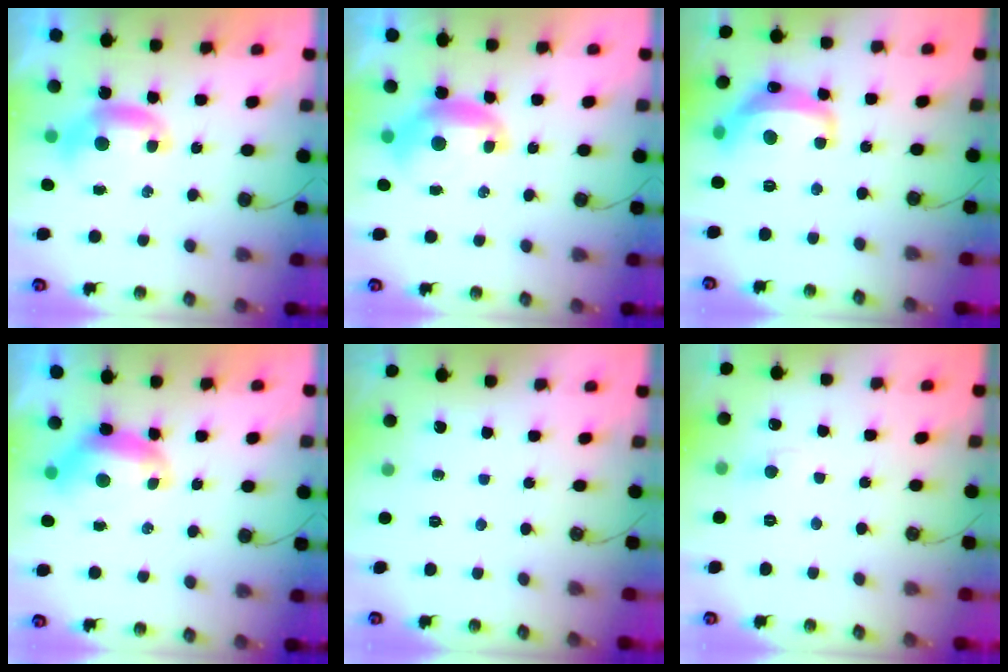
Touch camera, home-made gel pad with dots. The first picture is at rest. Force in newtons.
{"total": 1.6, "press": 1.6, "slide": 0.2}
{"total": 9.3, "press": 9.3, "slide": 0.6}
{"total": 0.8, "press": 0.7, "slide": 0.4}
{"total": 0.0}
{"total": 1.9, "press": 1.7, "slide": 0.8}